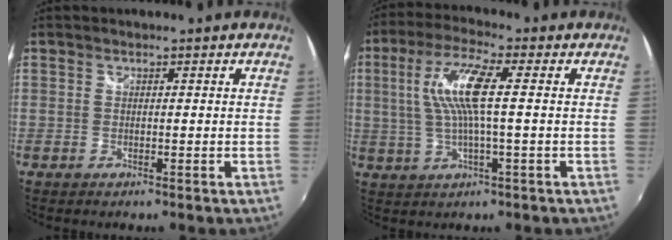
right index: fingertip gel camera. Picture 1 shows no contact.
{"total": 10.0, "force": [1.2, 1.2, 9.8], "torque": [-0.189, 0.007, 0.025]}